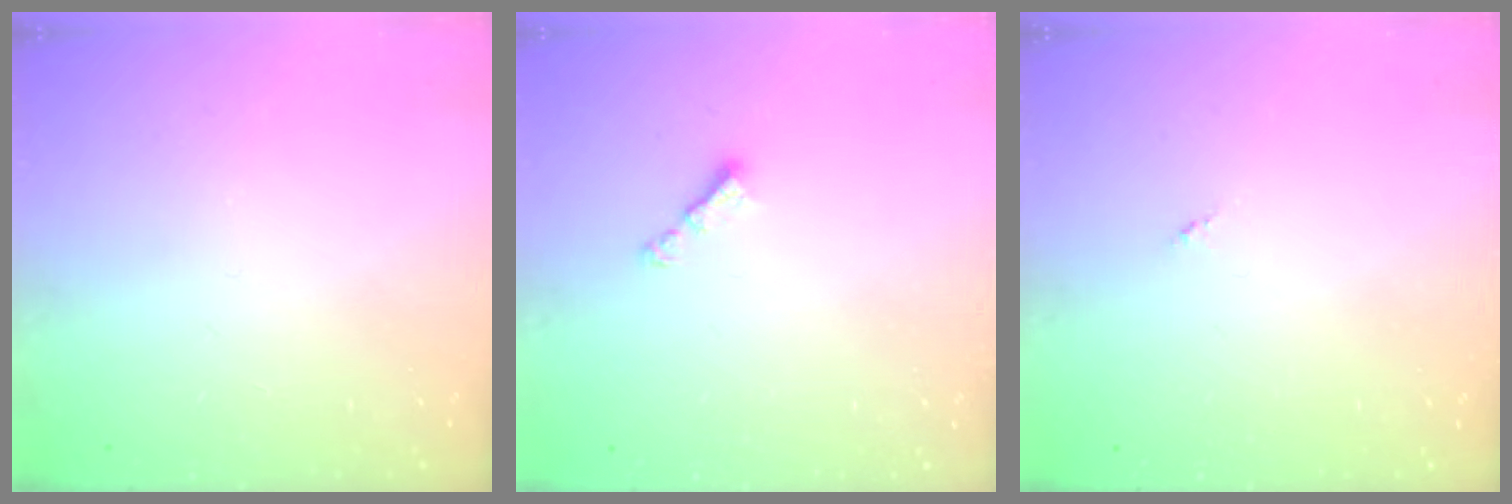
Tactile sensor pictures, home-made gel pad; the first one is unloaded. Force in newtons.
{"total": 3.3, "press": 3.3, "slide": 0.4}
{"total": 0.0}